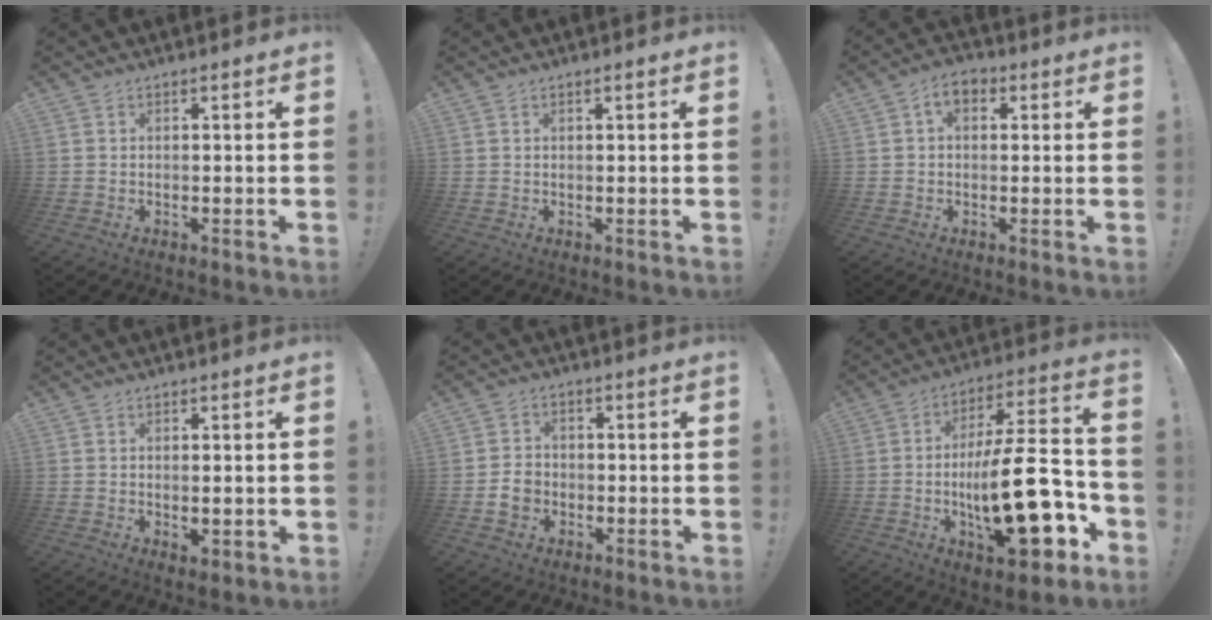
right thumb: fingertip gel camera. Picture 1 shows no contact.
{"total": 0.8, "force": [0.3, 0.0, 0.8], "torque": [-0.012, -0.001, 0.003]}
{"total": 5.3, "force": [1.5, 3.4, 3.7], "torque": [-0.061, 0.005, 0.029]}
{"total": 1.8, "force": [0.5, 0.9, 1.5], "torque": [-0.021, -0.001, 0.011]}
{"total": 5.5, "force": [-1.8, 4.5, 2.4], "torque": [-0.048, 0.011, -0.033]}
{"total": 25.2, "force": [-5.7, 8.8, 23.0], "torque": [-0.383, 0.025, -0.090]}